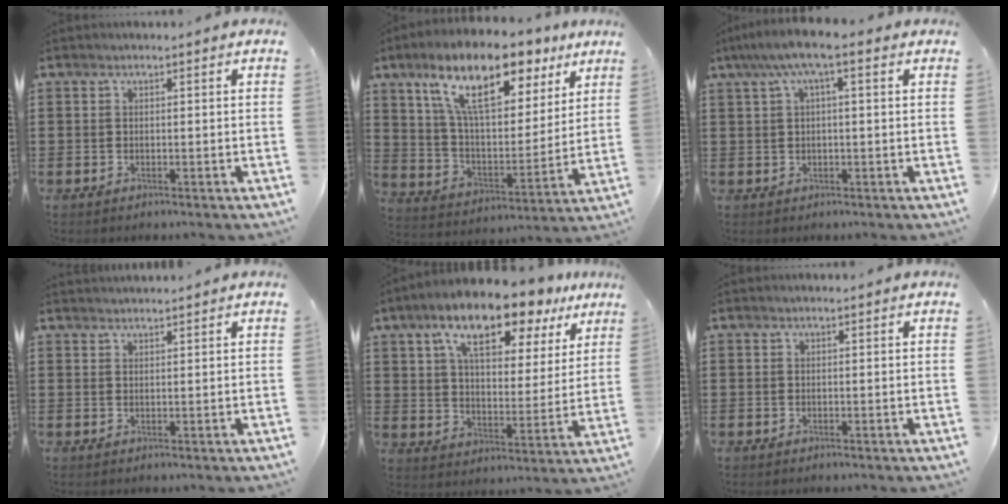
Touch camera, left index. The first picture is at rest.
{"total": 15.2, "force": [9.5, 5.8, 10.3], "torque": [-0.206, -0.023, 0.163]}
{"total": 4.8, "force": [1.1, 0.8, 4.6], "torque": [-0.094, 0.004, 0.014]}
{"total": 1.3, "force": [1.3, -0.1, 0.1], "torque": [-0.004, -0.001, 0.026]}
{"total": 12.6, "force": [9.4, 4.1, 7.4], "torque": [-0.138, -0.036, 0.159]}
{"total": 0.0}